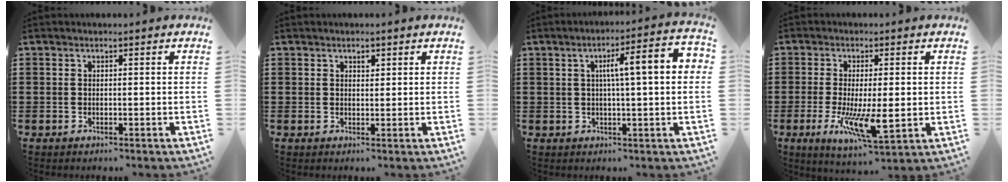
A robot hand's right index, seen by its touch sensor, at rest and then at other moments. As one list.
[{"total": 1.1, "force": [0.7, 0.7, 0.6], "torque": [-0.006, 0.000, 0.011]}, {"total": 7.4, "force": [1.0, 0.9, 7.3], "torque": [-0.122, -0.003, 0.005]}, {"total": 9.4, "force": [-1.9, 2.9, 8.7], "torque": [-0.170, -0.017, -0.026]}]